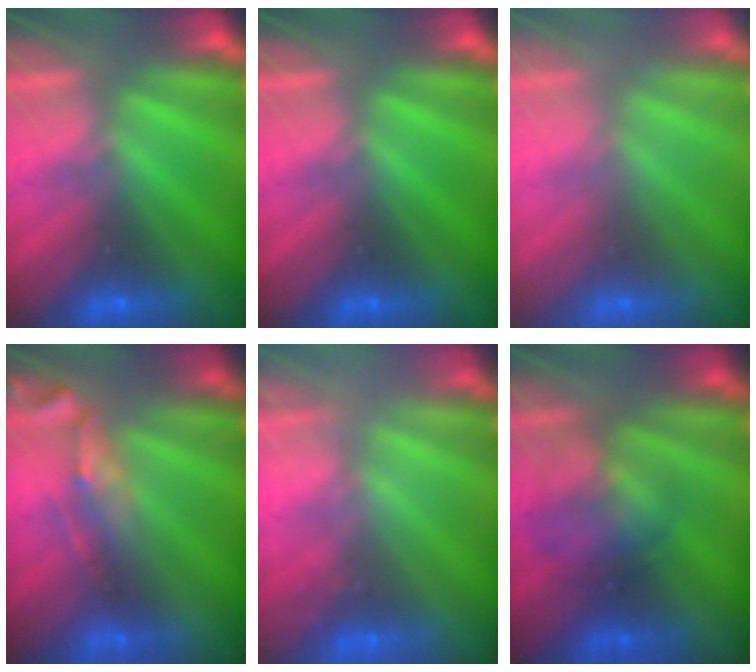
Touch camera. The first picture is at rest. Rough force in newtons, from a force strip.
{"total": 0.0}
{"total": 2.7}
{"total": 2.8}
{"total": 2.6}
{"total": 2.3}